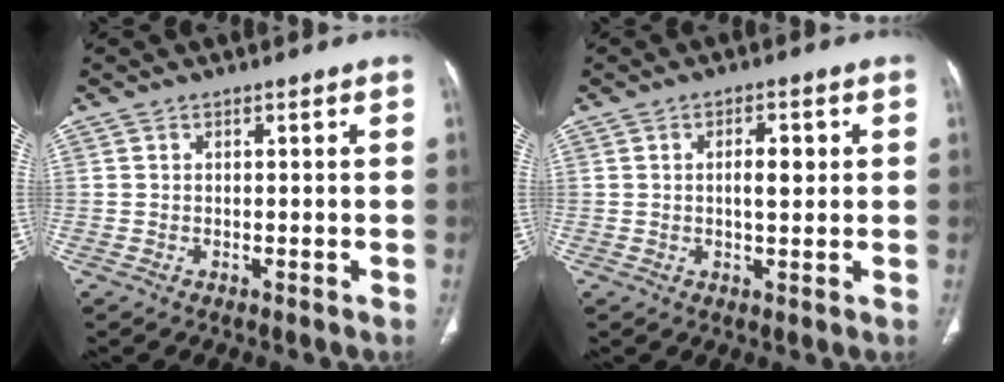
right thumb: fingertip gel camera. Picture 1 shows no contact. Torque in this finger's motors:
{"motor_torque": [-0.18, -0.42, -0.25, 0.11, 0.06]}